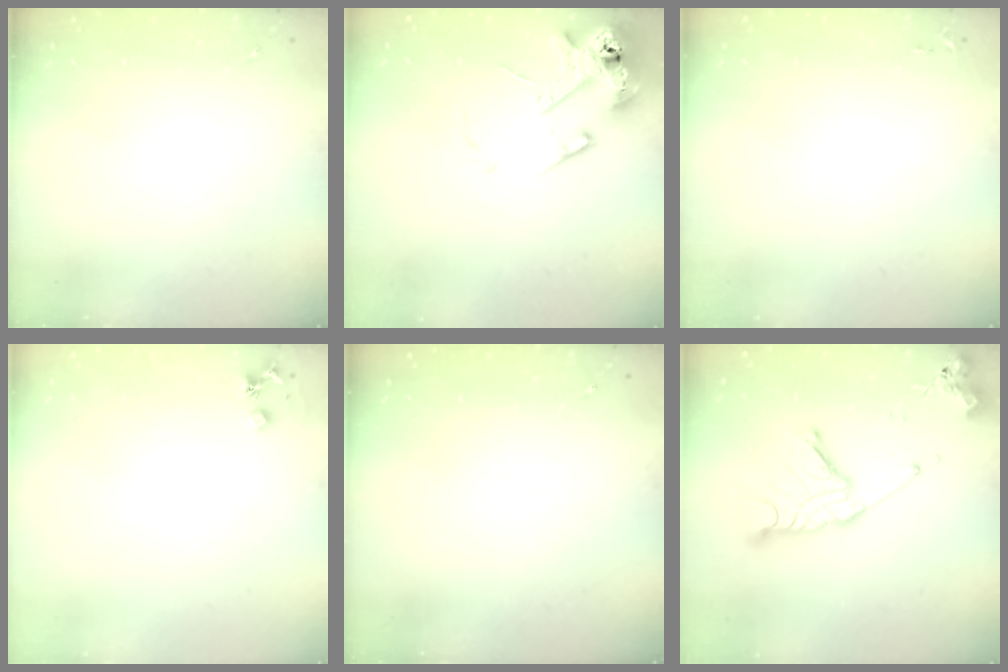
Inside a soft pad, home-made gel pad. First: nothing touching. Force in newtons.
{"total": 14.4, "press": 14.2, "slide": 2.1}
{"total": 2.5, "press": 2.5, "slide": 0.3}
{"total": 3.6, "press": 3.5, "slide": 0.5}
{"total": 0.0}
{"total": 19.3, "press": 19.2, "slide": 1.8}